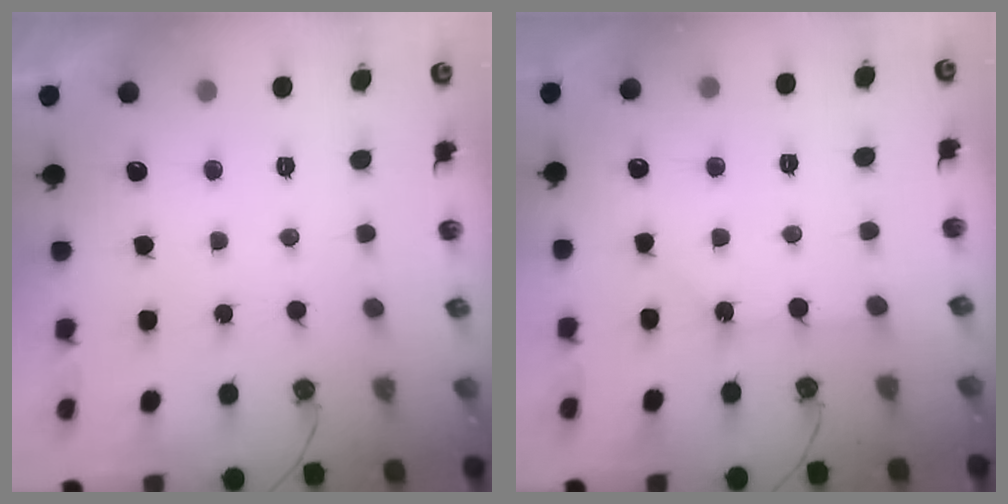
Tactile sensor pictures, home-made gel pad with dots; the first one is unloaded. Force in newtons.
{"total": 0.9, "press": 0.8, "slide": 0.2}